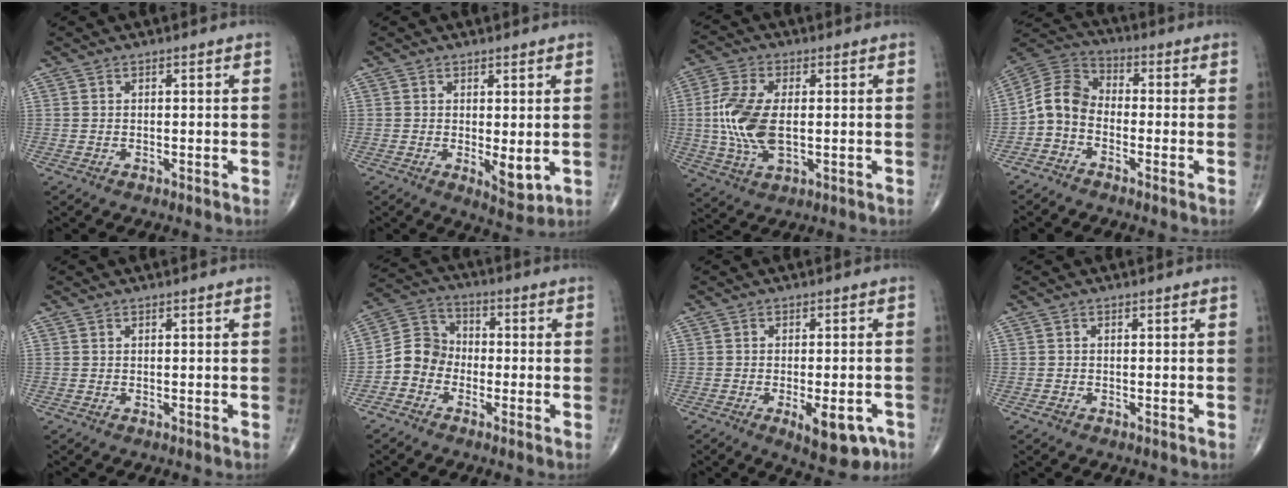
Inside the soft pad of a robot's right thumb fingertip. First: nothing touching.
{"total": 4.4, "force": [-0.2, 1.8, 4.1], "torque": [-0.054, -0.015, 0.003]}
{"total": 12.0, "force": [-0.1, 6.2, 10.3], "torque": [-0.227, -0.001, -0.001]}
{"total": 7.3, "force": [-2.3, 5.2, 4.6], "torque": [-0.078, 0.041, -0.064]}
{"total": 0.0}
{"total": 7.0, "force": [-2.4, 6.0, 2.7], "torque": [-0.031, 0.033, -0.061]}
{"total": 8.5, "force": [-3.6, 3.5, 6.9], "torque": [-0.076, 0.003, -0.040]}
{"total": 0.6, "force": [-0.3, 0.4, 0.2], "torque": [-0.002, 0.000, -0.008]}